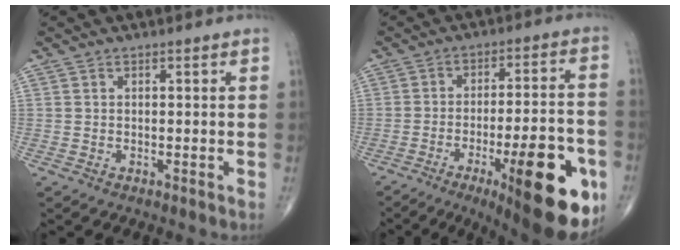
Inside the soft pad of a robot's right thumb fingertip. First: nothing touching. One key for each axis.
{"total": 22.9, "fx": -9.3, "fy": 6.6, "fz": 19.8, "tx": -0.224, "ty": 0.030, "tz": -0.120}